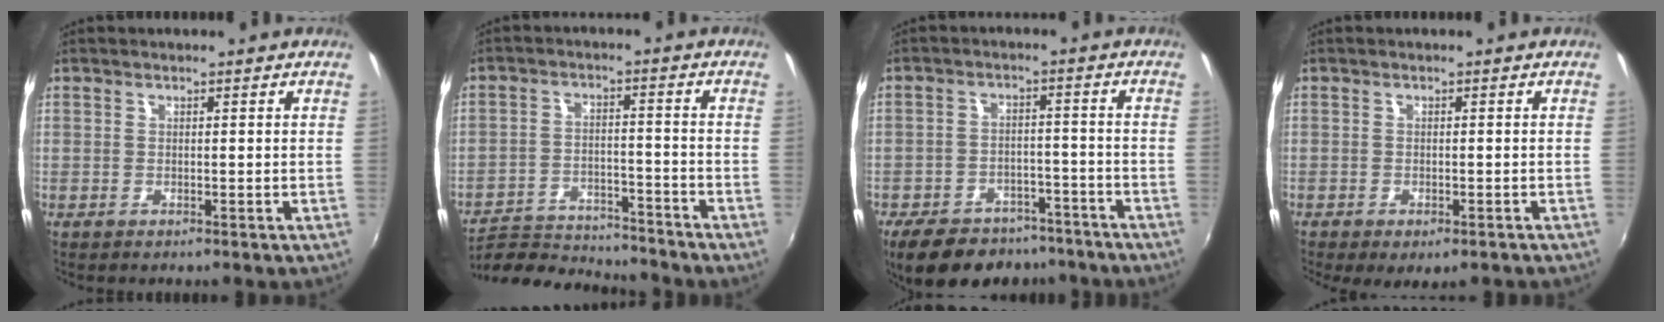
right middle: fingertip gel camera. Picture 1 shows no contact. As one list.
[{"total": 15.2, "force": [-14.3, 2.4, 4.6], "torque": [-0.103, -0.007, -0.228]}, {"total": 17.7, "force": [-13.7, 8.6, 7.2], "torque": [-0.160, 0.006, -0.184]}, {"total": 4.5, "force": [-2.9, 1.9, 2.9], "torque": [-0.058, -0.022, -0.039]}]